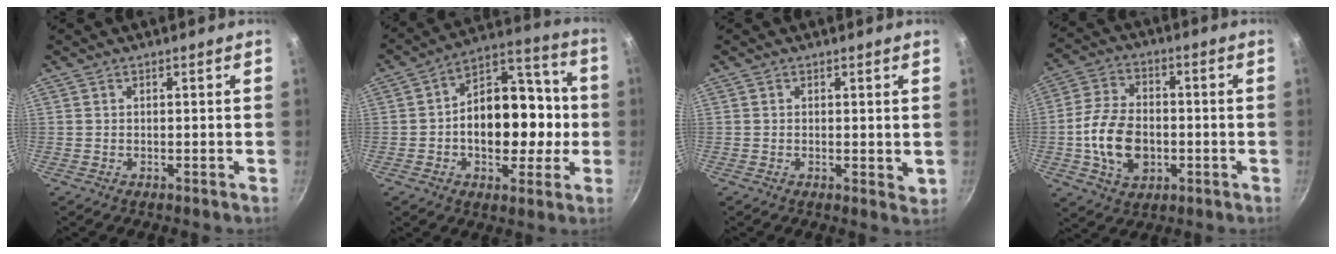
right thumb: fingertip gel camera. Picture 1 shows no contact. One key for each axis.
{"total": 18.4, "fx": -1.6, "fy": 12.4, "fz": 13.4, "tx": -0.151, "ty": 0.047, "tz": -0.032}
{"total": 1.9, "fx": 0.3, "fy": 1.0, "fz": 1.6, "tx": -0.021, "ty": -0.004, "tz": 0.003}
{"total": 12.8, "fx": -2.3, "fy": 8.8, "fz": 9.0, "tx": -0.149, "ty": 0.021, "tz": -0.043}